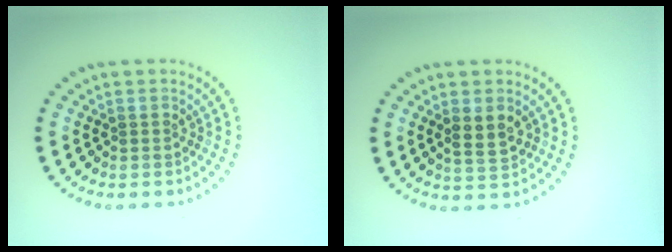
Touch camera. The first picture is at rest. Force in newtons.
{"total": 2.4, "press": 2.4, "slide": 0.3}